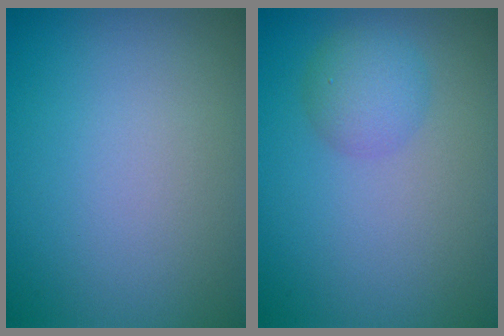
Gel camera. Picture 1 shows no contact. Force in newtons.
{"total": 2.5, "press": 2.5, "slide": 0.1}